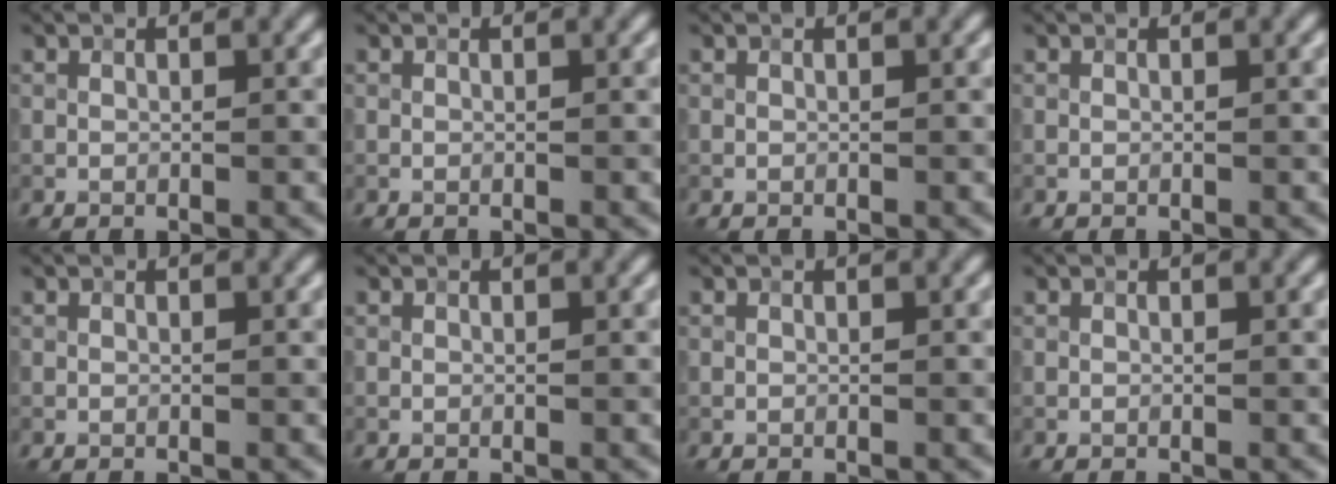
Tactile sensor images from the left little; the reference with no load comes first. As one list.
[{"total": 0.0}, {"total": 0.0}, {"total": 0.0}, {"total": 0.0}, {"total": 0.0}, {"total": 0.0}, {"total": 0.0}]